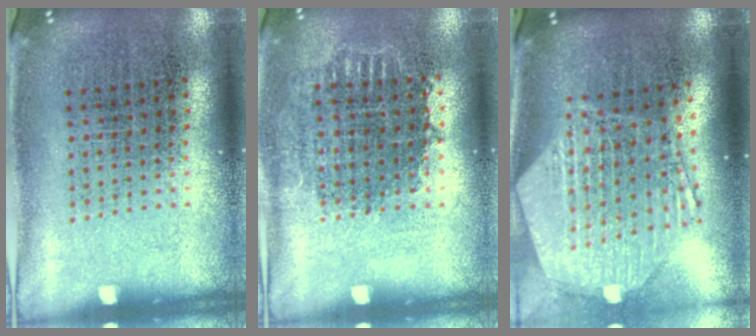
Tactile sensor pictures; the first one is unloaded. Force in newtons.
{"total": 0.9, "press": 0.8, "slide": 0.2}
{"total": 3.0, "press": 2.4, "slide": 1.8}